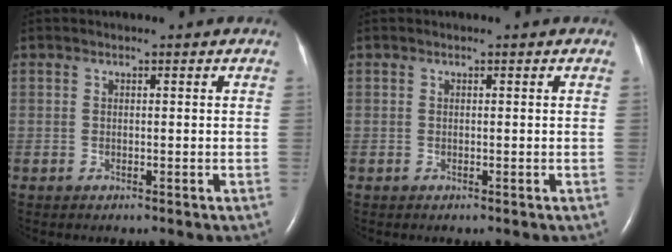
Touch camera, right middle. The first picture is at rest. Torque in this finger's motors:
{"motor_torque": [0.01, 0.08, -0.07, 0.00]}